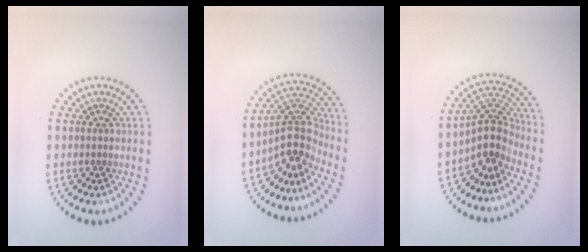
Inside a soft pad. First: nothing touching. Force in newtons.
{"total": 4.1, "press": 3.1, "slide": 2.8}
{"total": 3.8, "press": 2.9, "slide": 2.5}